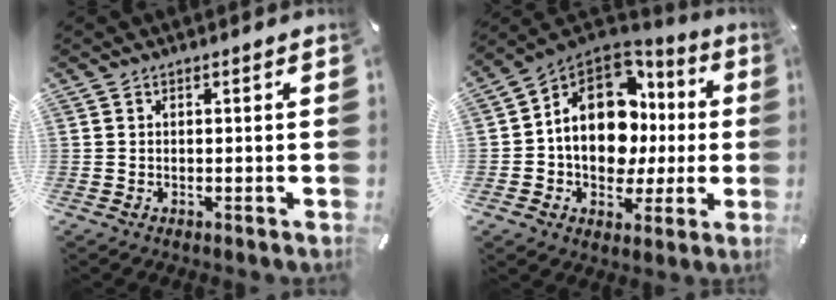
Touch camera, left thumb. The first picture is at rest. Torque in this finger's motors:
{"motor_torque": [1.77, 1.78, 1.47, 0.45, 0.31]}